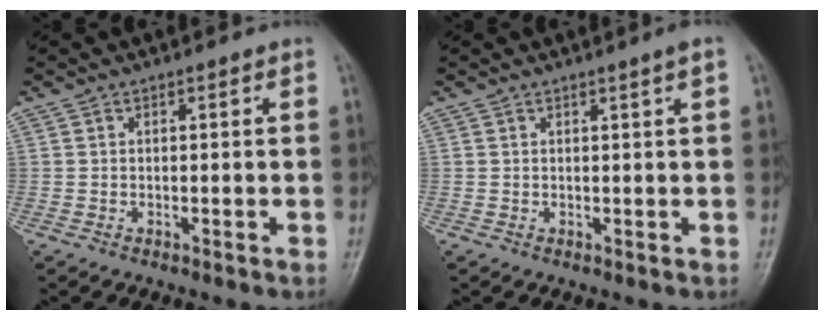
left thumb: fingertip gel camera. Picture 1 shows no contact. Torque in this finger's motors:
{"motor_torque": [-0.02, -0.04, -0.17, -0.21, 0.04]}